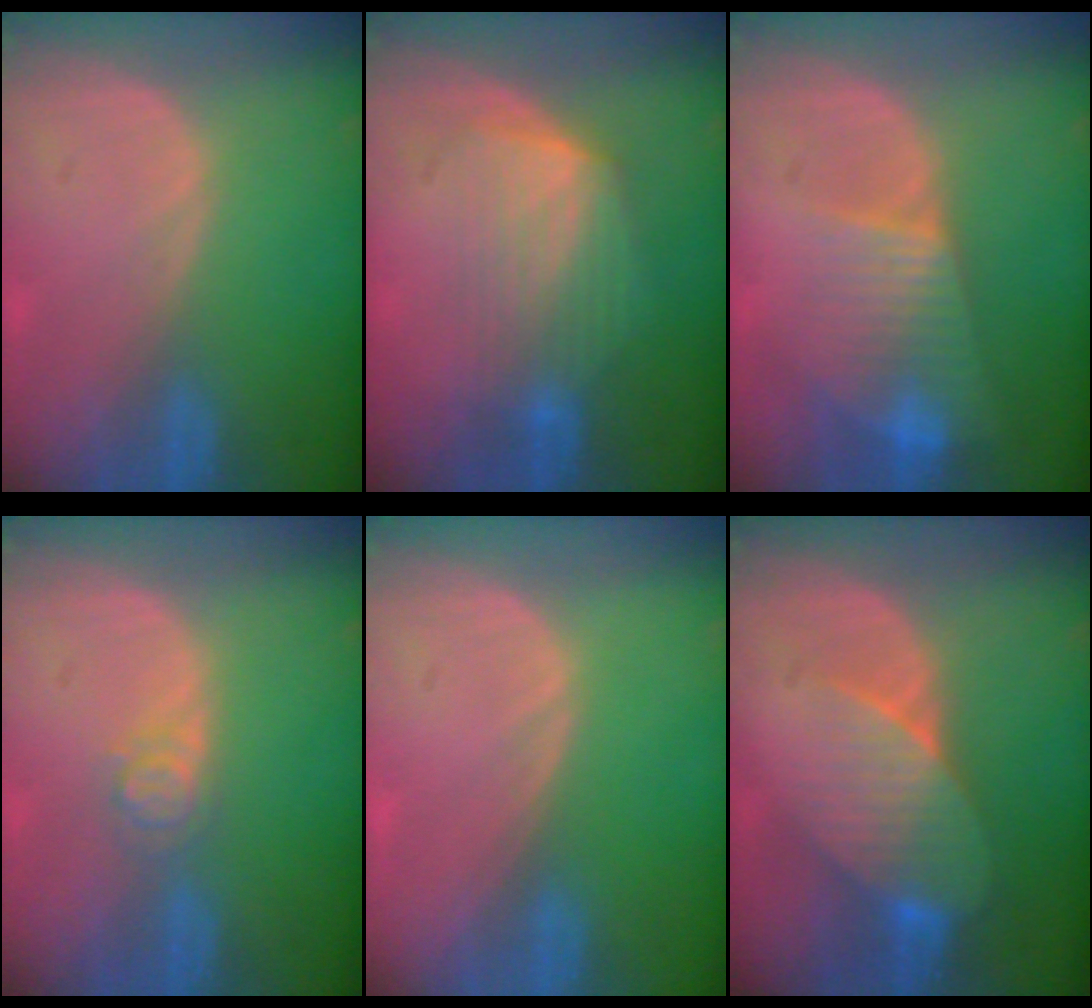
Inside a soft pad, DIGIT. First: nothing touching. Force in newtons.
{"total": 6.4, "press": 6.3, "slide": 1.2}
{"total": 8.0, "press": 6.8, "slide": 4.2}
{"total": 2.6, "press": 2.6, "slide": 0.3}
{"total": 0.0}
{"total": 8.2, "press": 7.3, "slide": 3.6}